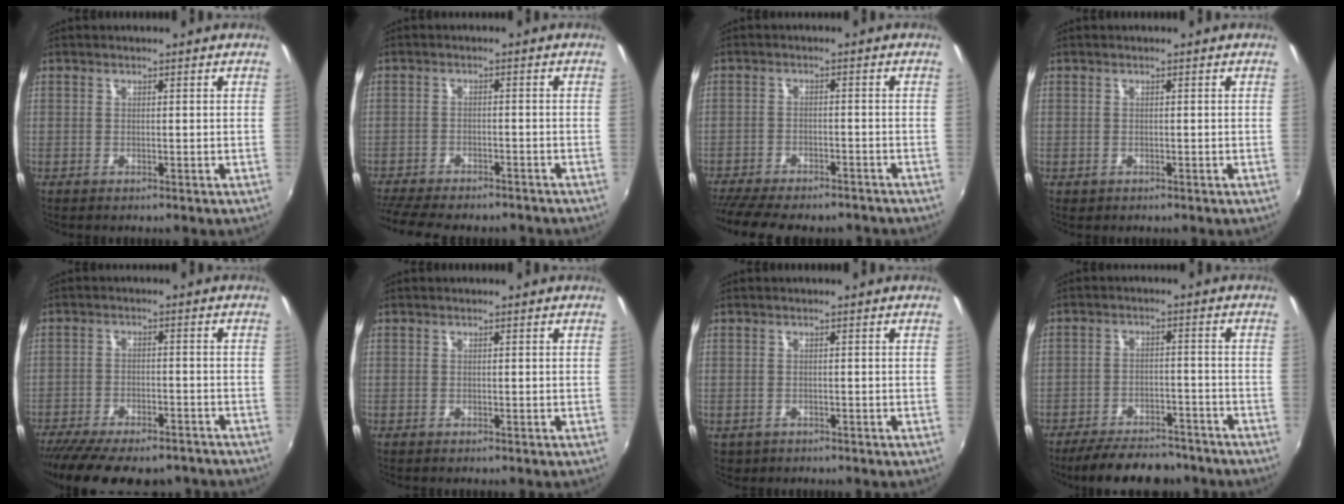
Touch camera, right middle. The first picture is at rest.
{"total": 13.1, "force": [-11.3, 3.2, 5.8], "torque": [-0.131, -0.031, -0.169]}
{"total": 14.6, "force": [-12.5, 3.8, 6.6], "torque": [-0.143, -0.033, -0.180]}
{"total": 0.0}
{"total": 17.5, "force": [-14.2, 5.6, 8.6], "torque": [-0.178, -0.038, -0.201]}
{"total": 0.0}
{"total": 1.9, "force": [-0.7, 1.6, 0.8], "torque": [-0.020, -0.004, -0.005]}
{"total": 13.7, "force": [-11.5, 4.6, 5.8], "torque": [-0.126, -0.001, -0.158]}